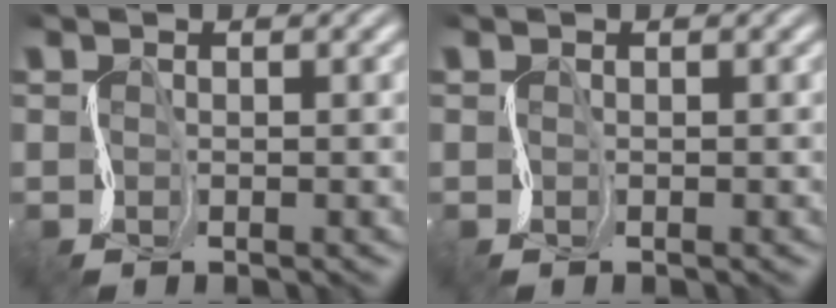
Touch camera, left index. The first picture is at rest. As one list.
[{"total": 0.0}]